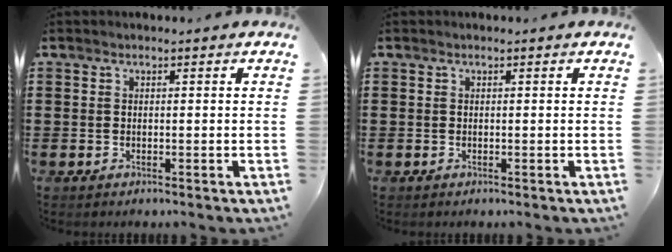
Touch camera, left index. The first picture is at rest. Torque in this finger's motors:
{"motor_torque": [0.00, 0.00, 0.00, 0.00]}